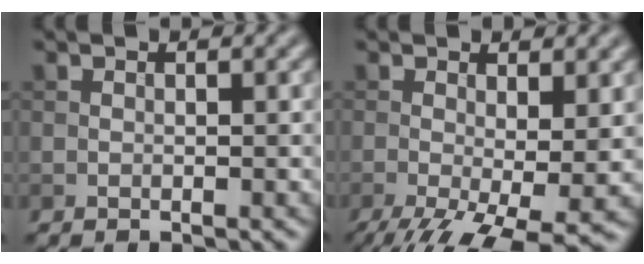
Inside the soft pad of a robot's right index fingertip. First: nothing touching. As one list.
[{"total": 8.9, "force": [-3.3, 3.0, 7.7], "torque": [-0.141, -0.029, -0.047]}]